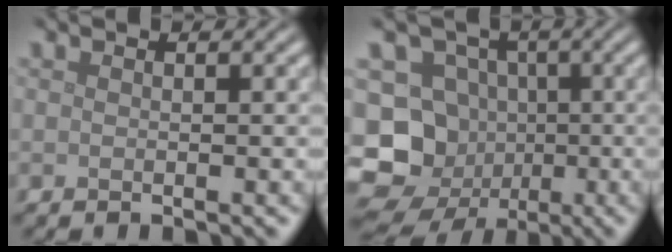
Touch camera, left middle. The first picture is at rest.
{"total": 13.6, "force": [-5.9, 11.6, 3.9], "torque": [-0.084, -0.012, -0.110]}